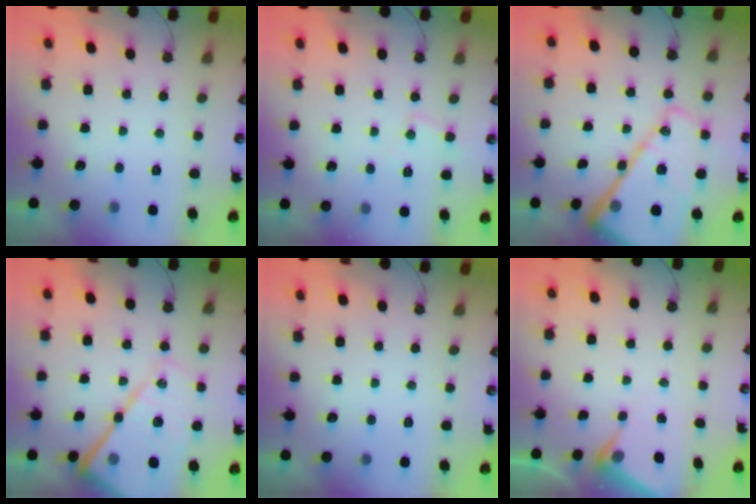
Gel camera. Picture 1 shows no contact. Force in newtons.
{"total": 5.1, "press": 5.1, "slide": 0.5}
{"total": 21.9, "press": 21.9, "slide": 1.7}
{"total": 20.2, "press": 20.1, "slide": 2.1}
{"total": 0.0}
{"total": 5.3, "press": 5.3, "slide": 0.3}